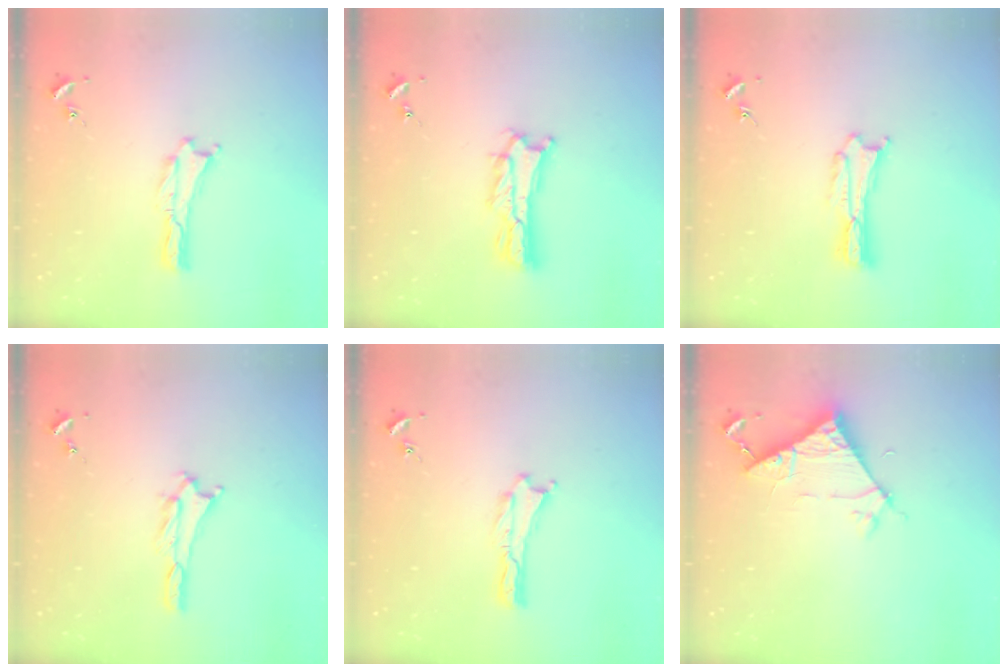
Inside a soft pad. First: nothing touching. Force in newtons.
{"total": 4.3, "press": 4.3, "slide": 0.5}
{"total": 0.9, "press": 0.9, "slide": 0.2}
{"total": 1.8, "press": 1.8, "slide": 0.1}
{"total": 0.0}
{"total": 6.7, "press": 6.7, "slide": 0.3}